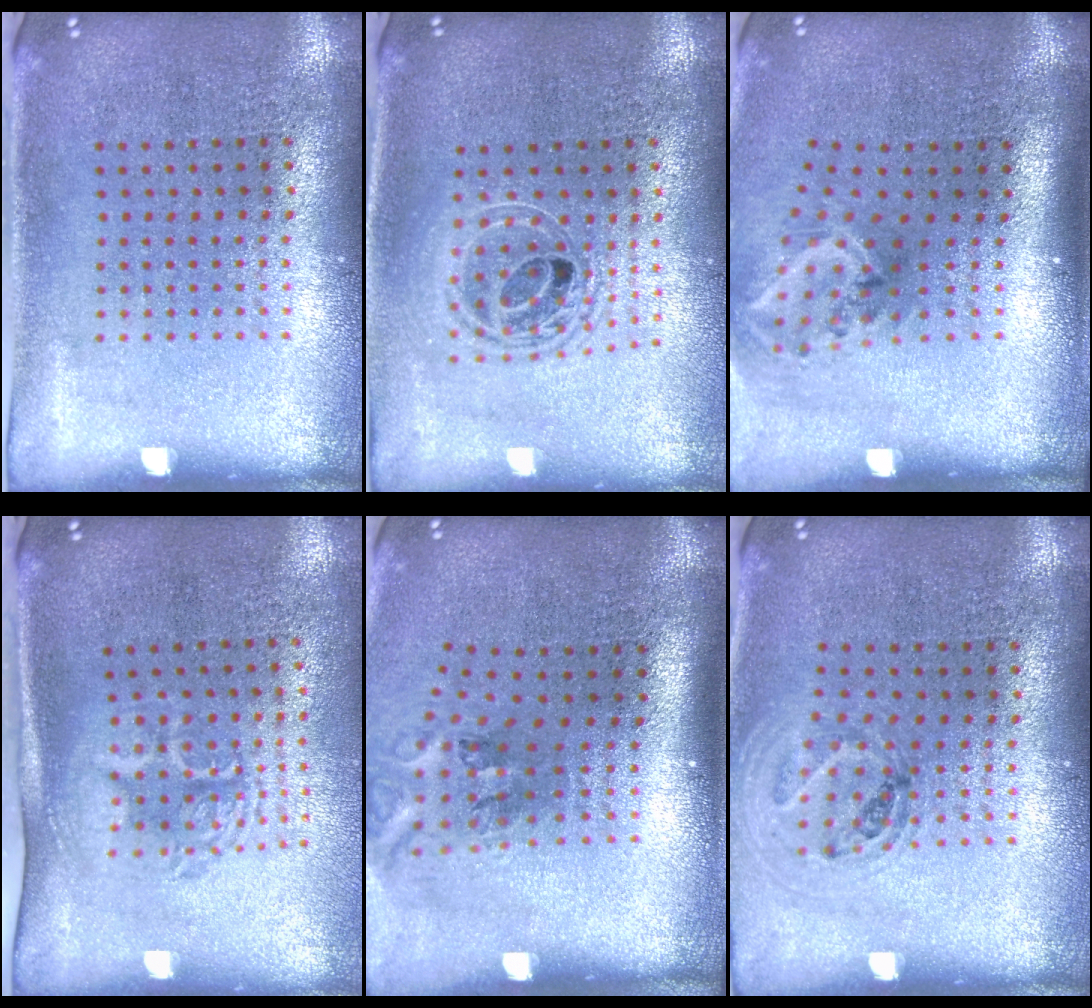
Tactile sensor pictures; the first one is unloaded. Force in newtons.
{"total": 1.6, "press": 1.3, "slide": 0.9}
{"total": 2.1, "press": 1.4, "slide": 1.5}
{"total": 1.8, "press": 1.3, "slide": 1.1}
{"total": 2.0, "press": 1.2, "slide": 1.6}
{"total": 0.9, "press": 0.9, "slide": 0.1}